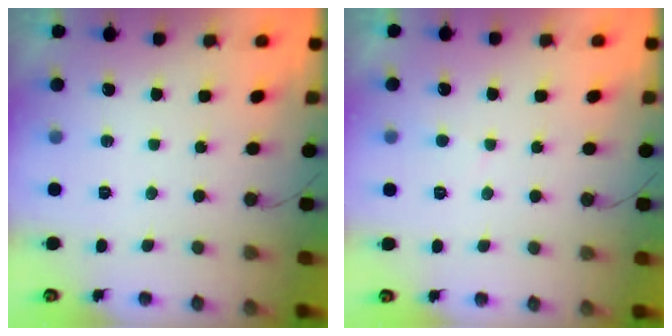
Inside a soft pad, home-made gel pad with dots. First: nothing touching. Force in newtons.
{"total": 2.5, "press": 2.5, "slide": 0.2}